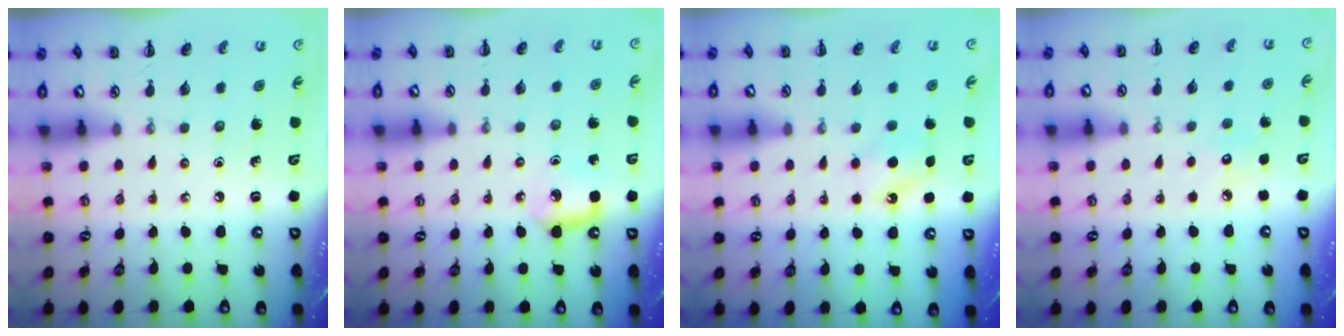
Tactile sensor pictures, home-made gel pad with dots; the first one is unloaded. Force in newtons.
{"total": 5.6, "press": 5.4, "slide": 1.6}
{"total": 6.2, "press": 6.0, "slide": 1.4}
{"total": 4.8, "press": 4.6, "slide": 1.1}